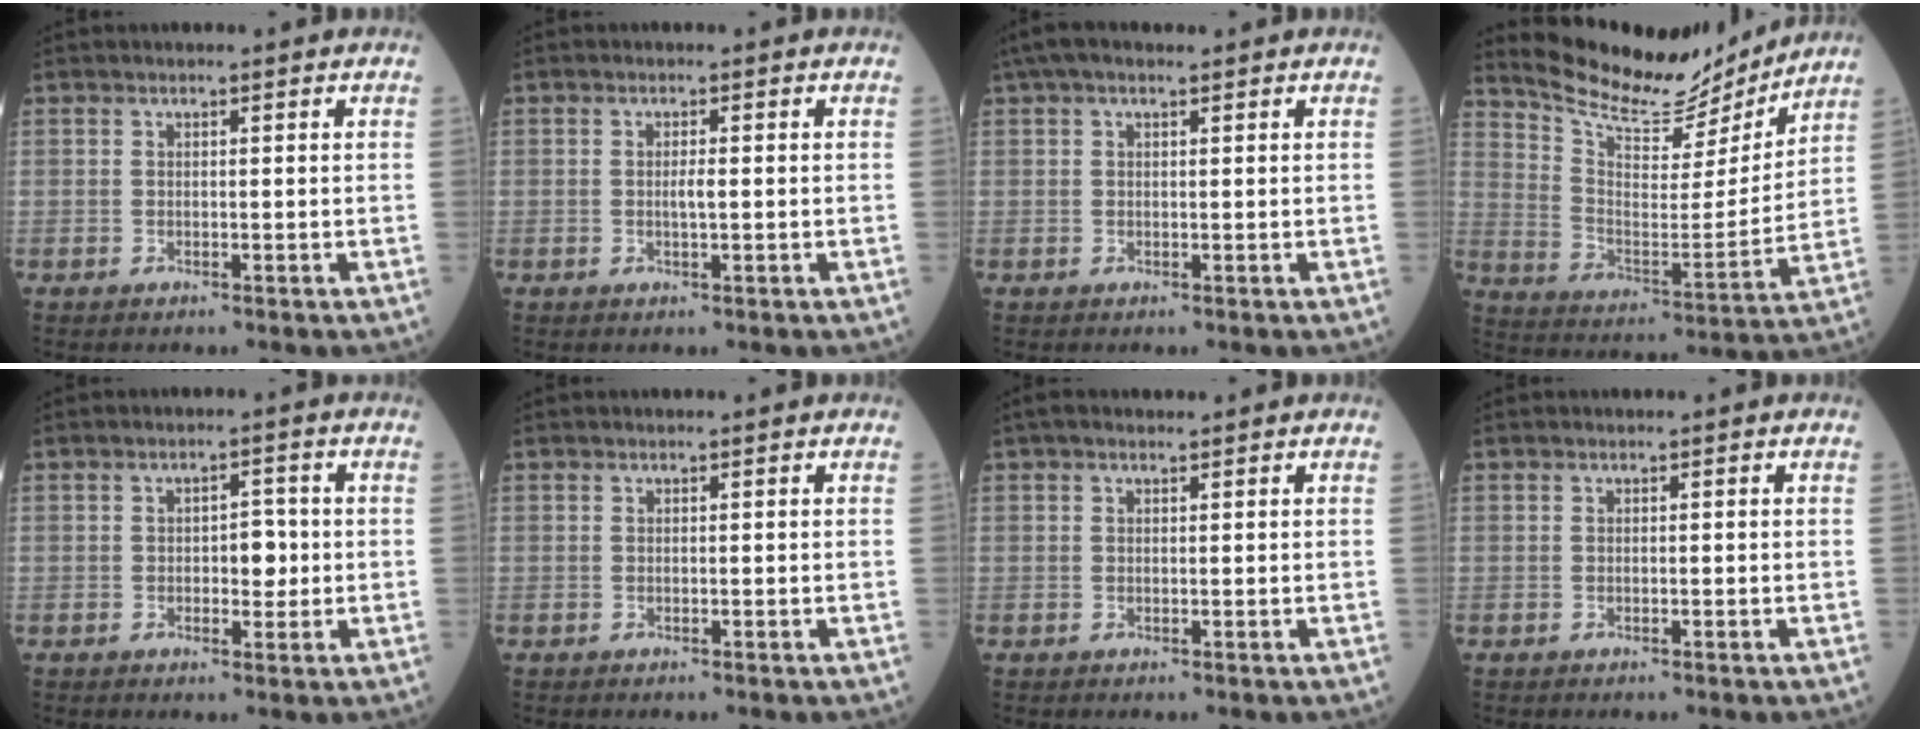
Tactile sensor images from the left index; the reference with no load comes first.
{"total": 1.4, "force": [-0.3, 0.1, 1.4], "torque": [-0.026, -0.003, -0.006]}
{"total": 4.6, "force": [3.1, 1.6, 3.1], "torque": [-0.062, 0.035, 0.053]}
{"total": 15.4, "force": [14.6, 3.2, 3.7], "torque": [-0.079, -0.023, 0.235]}
{"total": 3.4, "force": [-0.4, 1.8, 2.9], "torque": [-0.034, 0.005, -0.005]}
{"total": 0.0}
{"total": 1.7, "force": [1.1, 0.6, 1.1], "torque": [-0.020, 0.015, 0.016]}
{"total": 0.0}